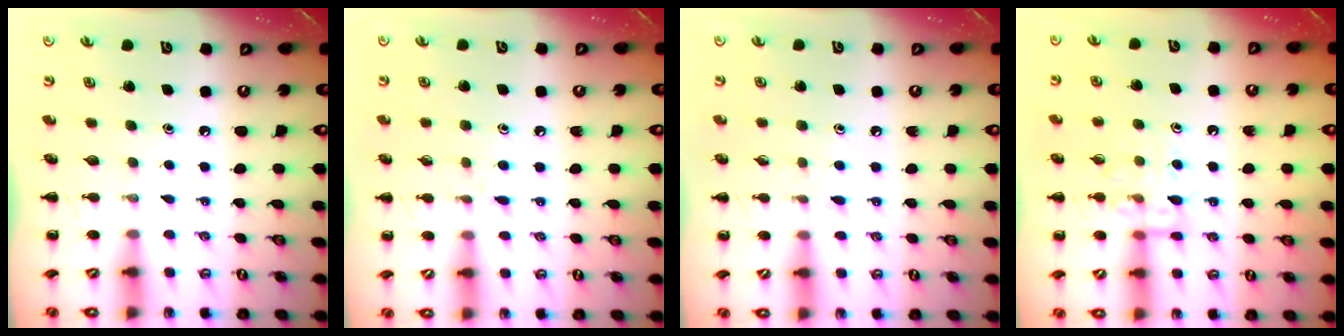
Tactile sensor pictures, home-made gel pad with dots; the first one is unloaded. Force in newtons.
{"total": 6.4, "press": 6.0, "slide": 2.2}
{"total": 5.8, "press": 5.4, "slide": 2.1}
{"total": 11.0, "press": 10.9, "slide": 1.4}